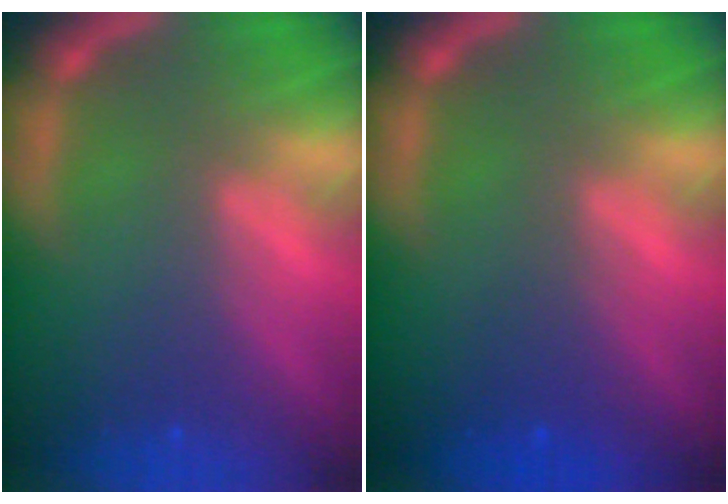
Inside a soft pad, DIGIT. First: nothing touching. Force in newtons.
{"total": 1.4}